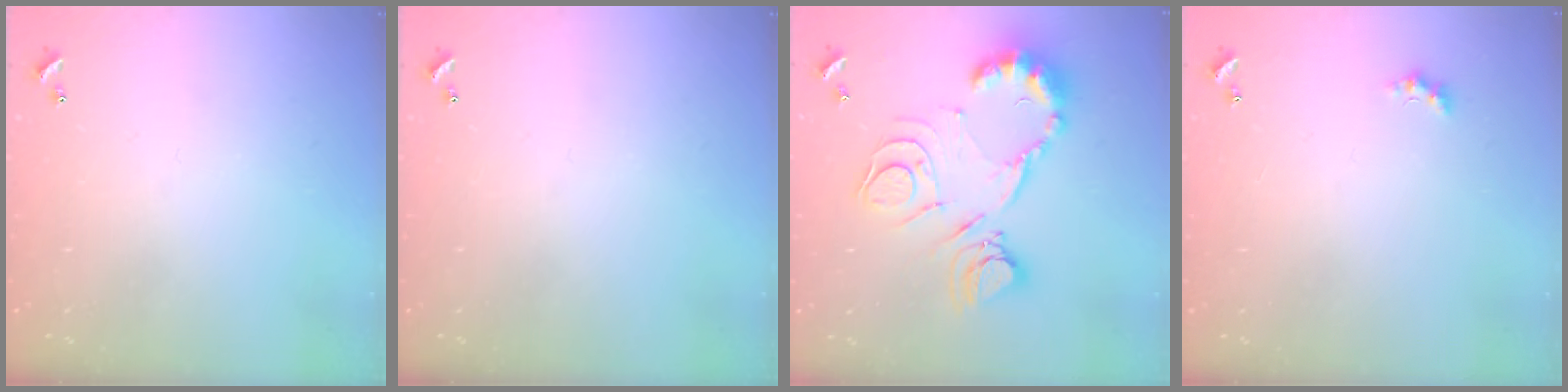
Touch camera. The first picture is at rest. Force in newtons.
{"total": 0.0}
{"total": 21.4, "press": 21.4, "slide": 1.9}
{"total": 1.1, "press": 1.1, "slide": 0.4}